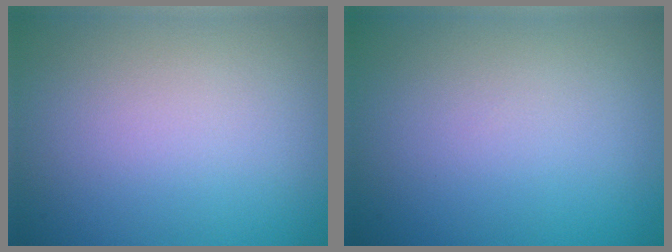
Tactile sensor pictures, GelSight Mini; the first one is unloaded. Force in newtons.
{"total": 0.0}